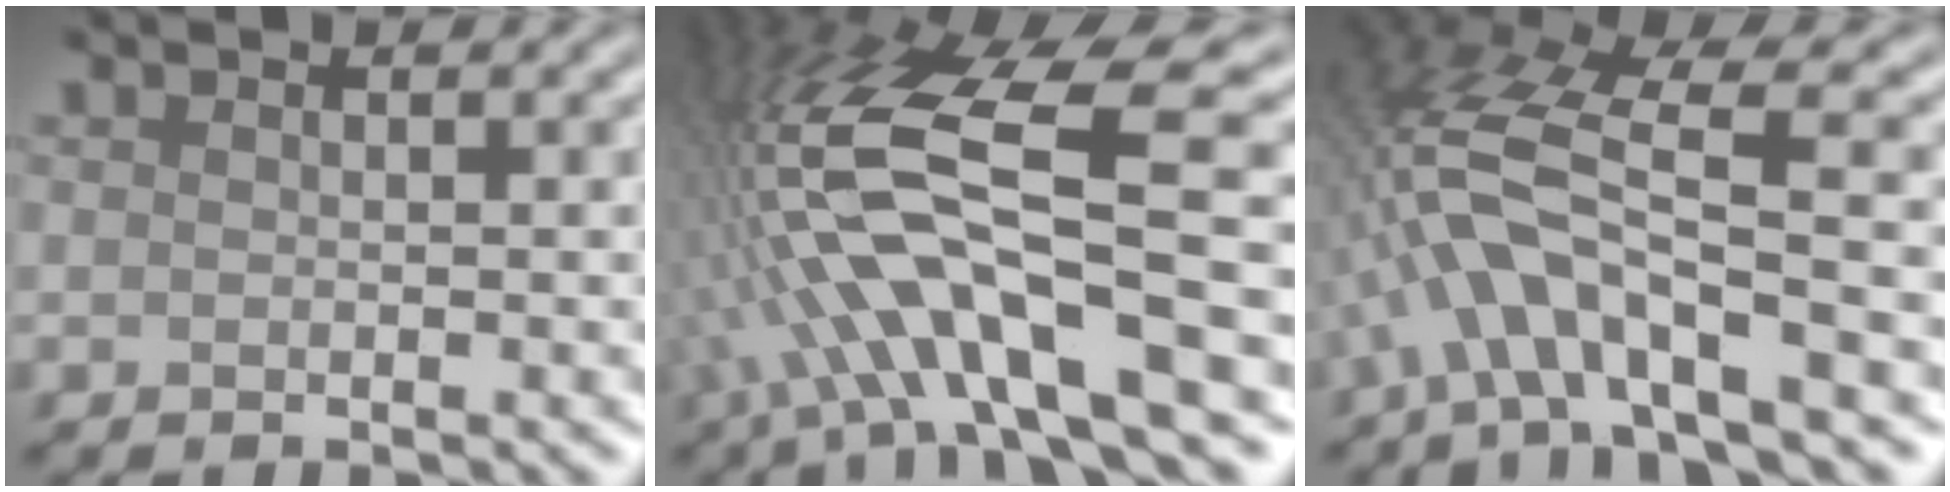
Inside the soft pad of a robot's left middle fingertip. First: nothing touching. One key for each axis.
{"total": 13.3, "fx": -2.8, "fy": 3.6, "fz": 12.4, "tx": -0.237, "ty": 0.027, "tz": -0.047}
{"total": 9.1, "fx": -2.6, "fy": 2.8, "fz": 8.2, "tx": -0.171, "ty": 0.026, "tz": -0.055}